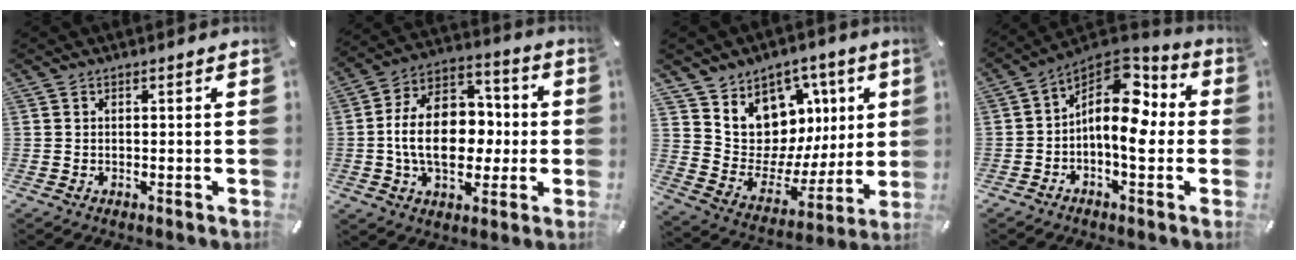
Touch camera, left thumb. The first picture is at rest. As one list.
[{"total": 17.0, "force": [-1.7, 11.9, 11.9], "torque": [-0.216, 0.015, -0.031]}, {"total": 10.4, "force": [5.1, 9.0, 1.0], "torque": [-0.020, -0.075, 0.103]}, {"total": 13.1, "force": [0.3, 7.5, 10.7], "torque": [-0.173, -0.022, -0.001]}]